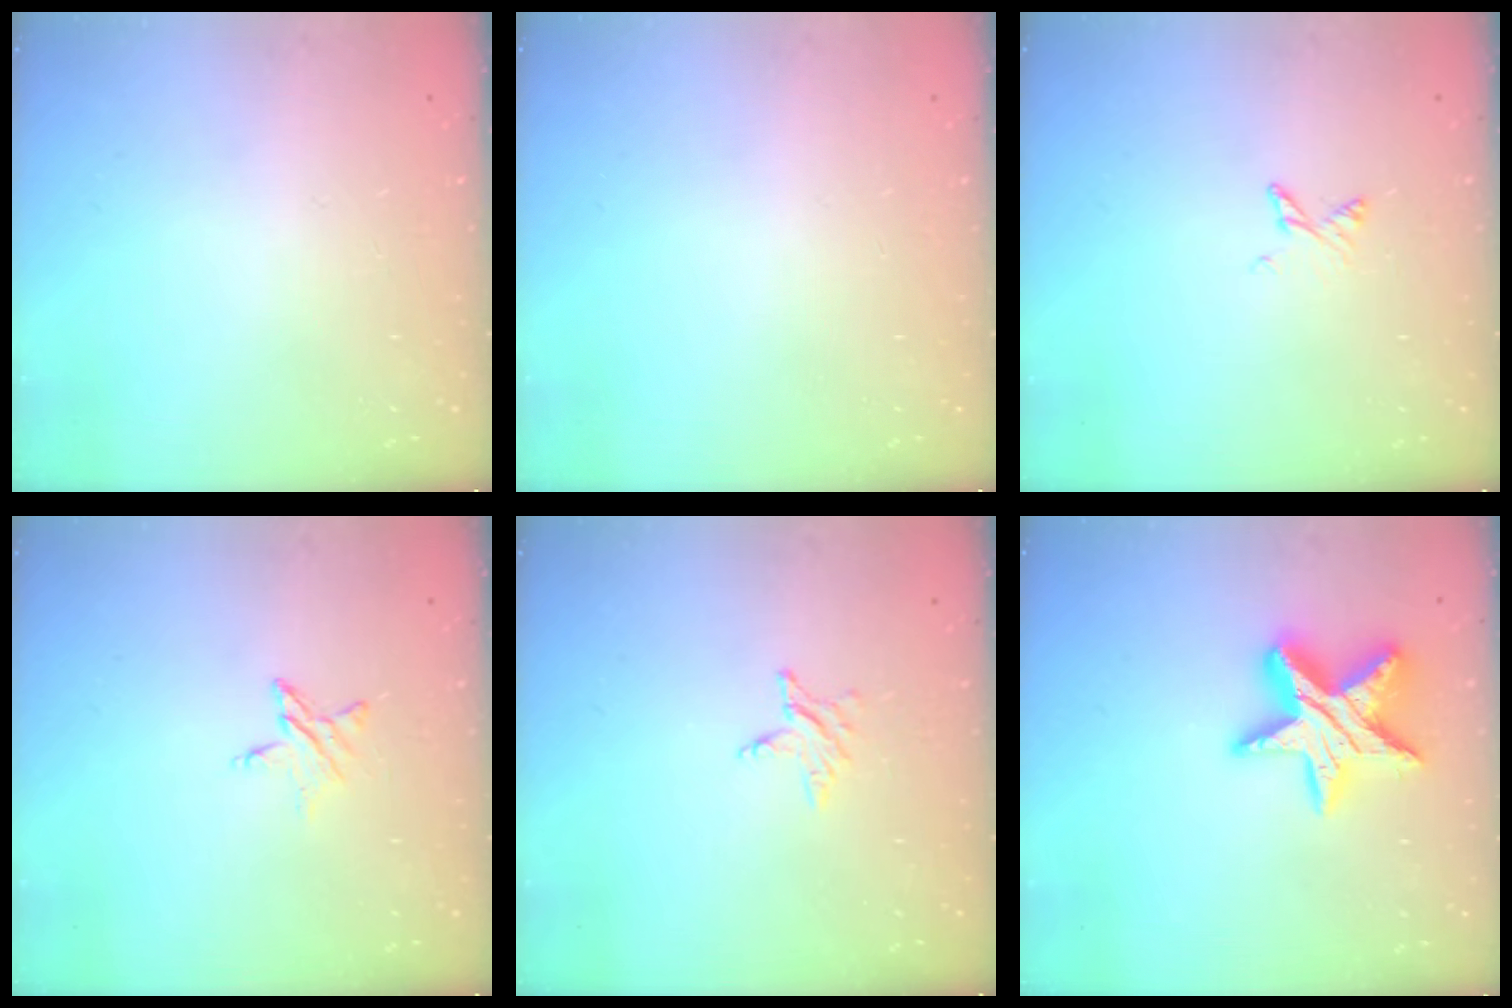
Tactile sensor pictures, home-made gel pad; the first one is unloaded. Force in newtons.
{"total": 0.0}
{"total": 4.7, "press": 4.6, "slide": 0.6}
{"total": 4.5, "press": 4.5, "slide": 0.5}
{"total": 2.8, "press": 2.8, "slide": 0.3}
{"total": 16.4, "press": 16.4, "slide": 1.0}